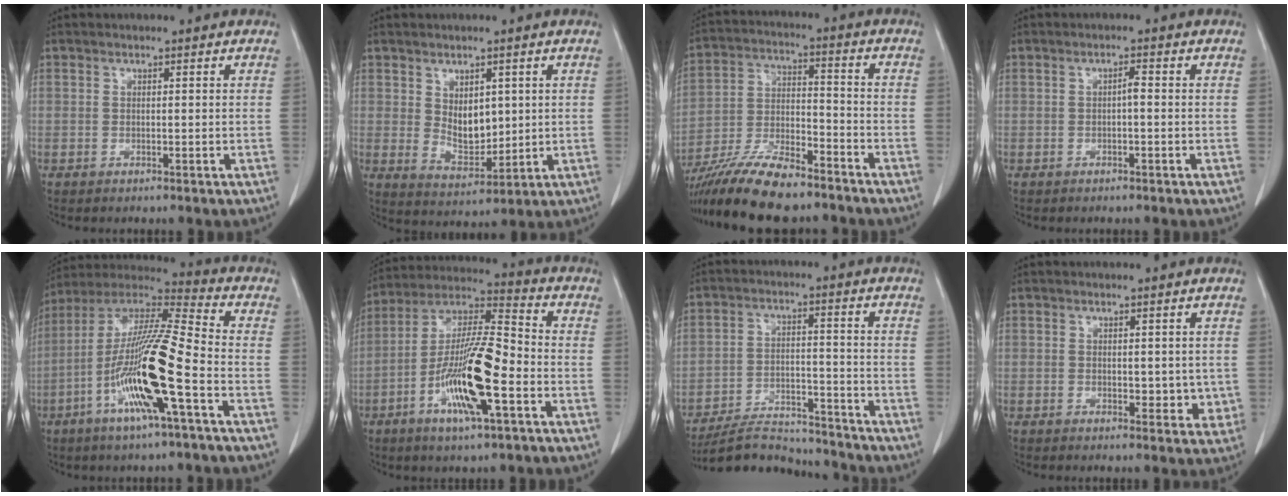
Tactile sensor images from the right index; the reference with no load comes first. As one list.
[{"total": 6.0, "force": [1.4, 3.5, 4.6], "torque": [-0.080, -0.005, 0.041]}, {"total": 15.7, "force": [-13.0, 3.1, 8.2], "torque": [-0.166, -0.014, -0.233]}, {"total": 1.2, "force": [-0.2, 0.2, 1.2], "torque": [-0.020, 0.003, -0.004]}, {"total": 17.6, "force": [-5.9, 0.6, 16.6], "torque": [-0.330, -0.007, -0.115]}, {"total": 15.8, "force": [-5.3, 2.4, 14.7], "torque": [-0.282, -0.003, -0.097]}, {"total": 12.1, "force": [-11.7, 2.4, 2.0], "torque": [-0.025, 0.016, -0.185]}, {"total": 3.4, "force": [-0.1, 2.1, 2.6], "torque": [-0.019, -0.003, 0.002]}]